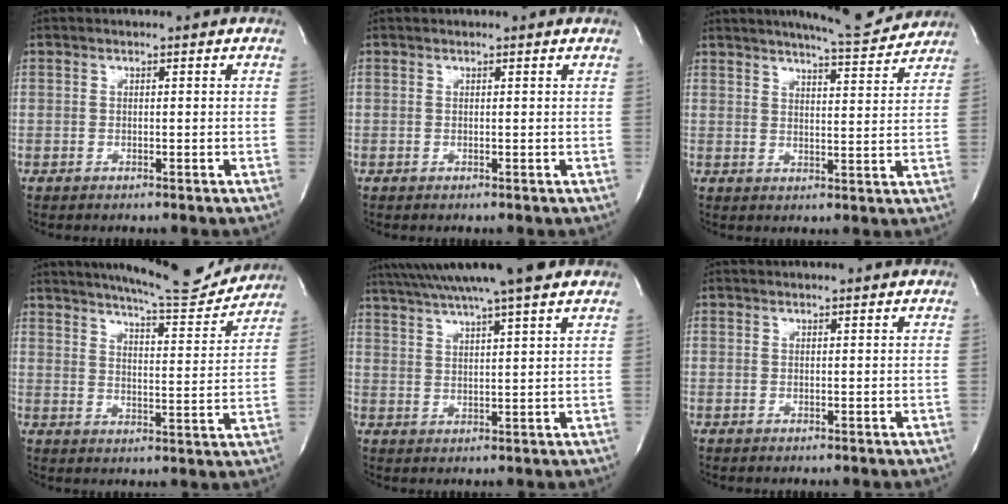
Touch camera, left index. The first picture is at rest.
{"total": 1.4, "force": [1.4, 0.1, 0.2], "torque": [-0.011, 0.014, 0.015]}
{"total": 9.4, "force": [9.0, 0.5, 2.9], "torque": [-0.038, -0.020, 0.113]}
{"total": 14.4, "force": [13.6, 1.1, 4.6], "torque": [-0.066, -0.037, 0.179]}
{"total": 16.0, "force": [13.4, 0.0, 8.7], "torque": [-0.151, 0.023, 0.197]}
{"total": 1.6, "force": [1.5, 0.0, 0.3], "torque": [-0.008, 0.013, 0.022]}